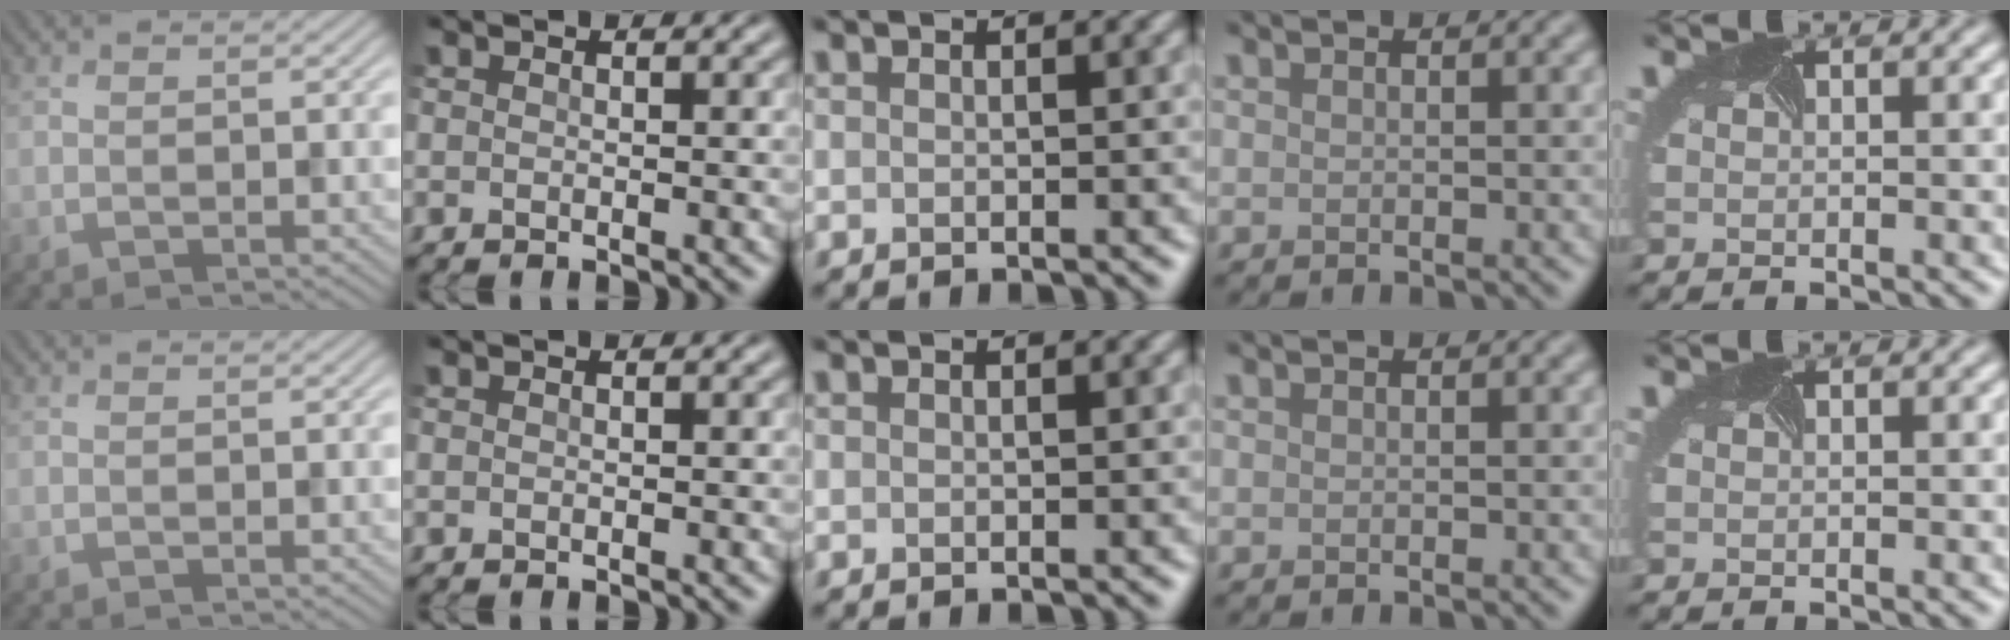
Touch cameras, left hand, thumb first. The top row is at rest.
{}